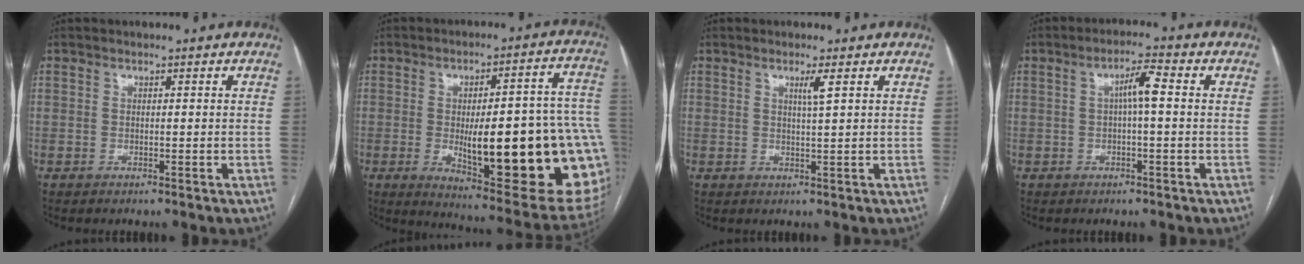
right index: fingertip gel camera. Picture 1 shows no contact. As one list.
[{"total": 28.3, "force": [-4.2, 5.9, 27.3], "torque": [-0.278, 0.004, -0.043]}, {"total": 2.1, "force": [0.9, -0.5, 1.8], "torque": [-0.034, -0.004, 0.017]}, {"total": 4.3, "force": [0.3, 0.4, 4.3], "torque": [-0.073, 0.013, 0.003]}]